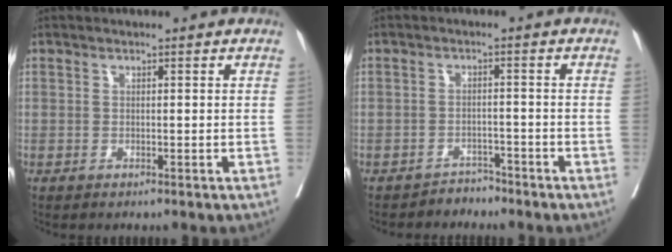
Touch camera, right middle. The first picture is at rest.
{"total": 2.3, "force": [-2.1, 0.7, -0.5], "torque": [0.007, -0.002, -0.033]}